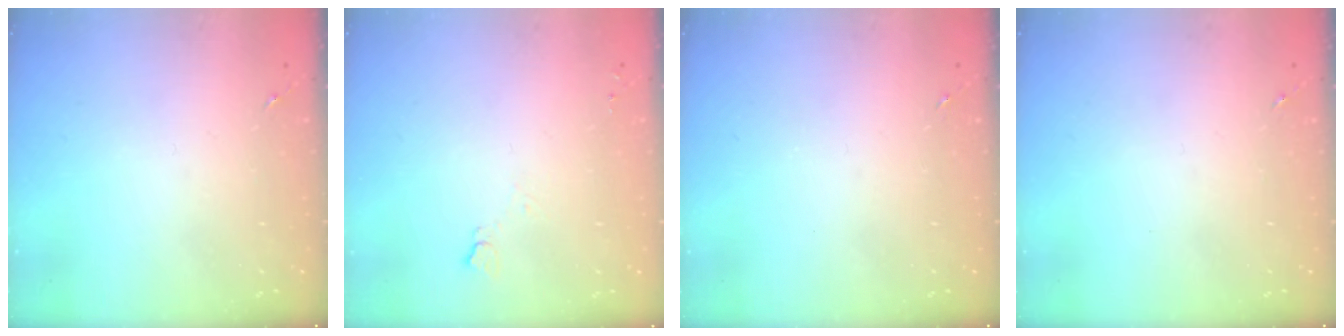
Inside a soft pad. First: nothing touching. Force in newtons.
{"total": 4.1, "press": 4.0, "slide": 0.6}
{"total": 0.0}
{"total": 0.0}